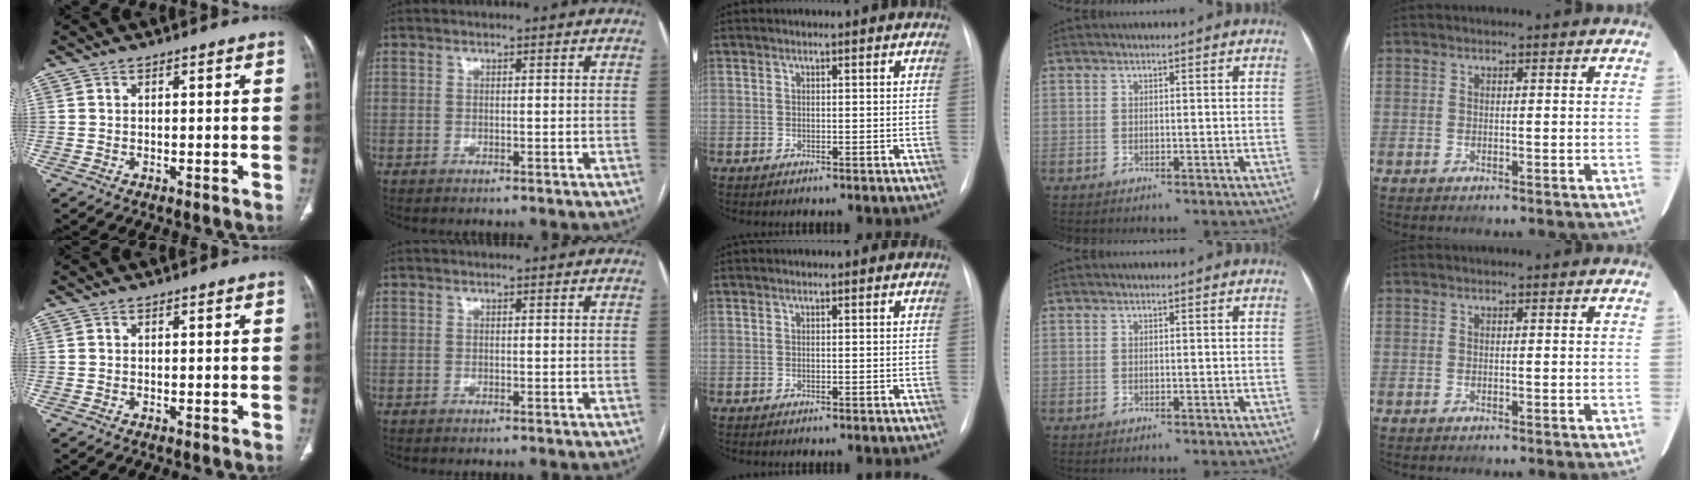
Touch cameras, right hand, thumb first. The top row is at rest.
{}